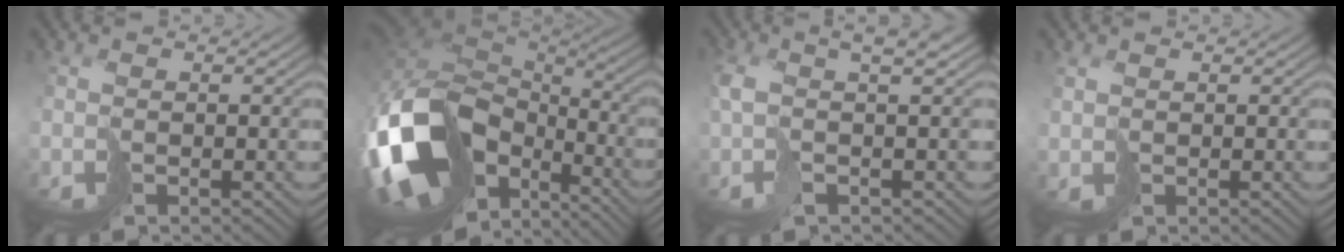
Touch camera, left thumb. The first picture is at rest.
{"total": 19.1, "force": [-5.7, 13.4, 12.3], "torque": [-0.319, -0.041, -0.079]}
{"total": 5.8, "force": [1.0, 1.7, 5.5], "torque": [-0.097, 0.009, 0.011]}
{"total": 0.9, "force": [0.8, 0.3, -0.3], "torque": [0.006, 0.000, 0.018]}